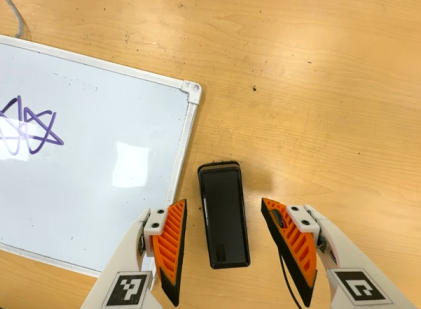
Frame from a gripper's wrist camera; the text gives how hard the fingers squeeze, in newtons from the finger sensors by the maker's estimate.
{"total": 0.0}